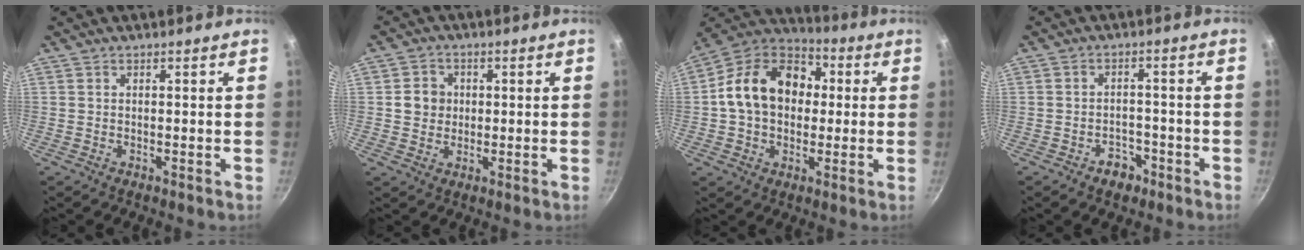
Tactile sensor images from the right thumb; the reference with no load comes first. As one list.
[{"total": 5.5, "force": [0.5, 5.1, 2.0], "torque": [0.000, 0.005, 0.001]}, {"total": 18.0, "force": [1.7, 13.6, 11.7], "torque": [-0.169, 0.036, 0.012]}, {"total": 4.2, "force": [-2.6, 2.9, 1.5], "torque": [0.000, 0.025, -0.031]}]